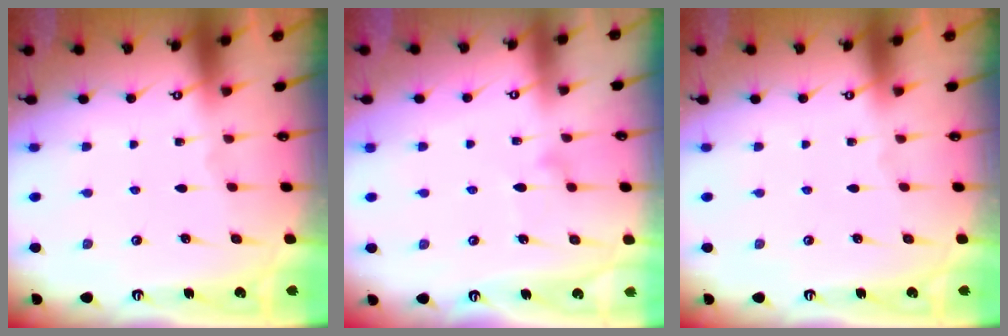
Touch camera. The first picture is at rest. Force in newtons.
{"total": 7.5, "press": 7.4, "slide": 0.5}
{"total": 0.0}